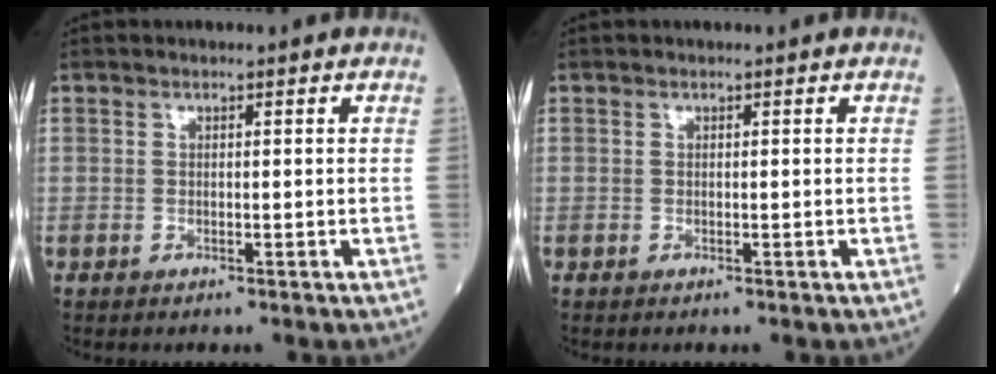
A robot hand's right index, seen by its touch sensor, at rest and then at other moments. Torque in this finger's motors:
{"motor_torque": [0.04, 0.00, -0.02, 0.00]}